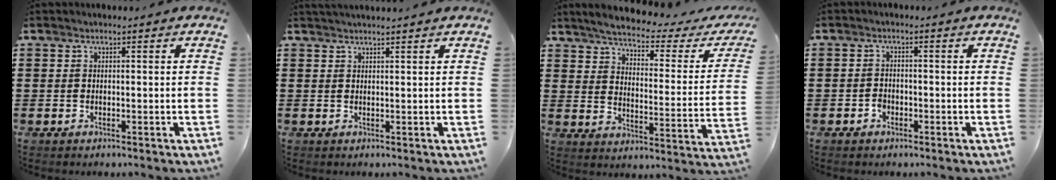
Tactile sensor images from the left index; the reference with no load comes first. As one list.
[{"total": 1.1, "force": [1.1, -0.1, 0.0], "torque": [-0.003, 0.000, 0.021]}, {"total": 3.3, "force": [2.8, 0.0, 1.8], "torque": [-0.055, -0.025, 0.037]}, {"total": 1.3, "force": [-0.8, 1.0, 0.3], "torque": [-0.010, 0.000, -0.018]}]